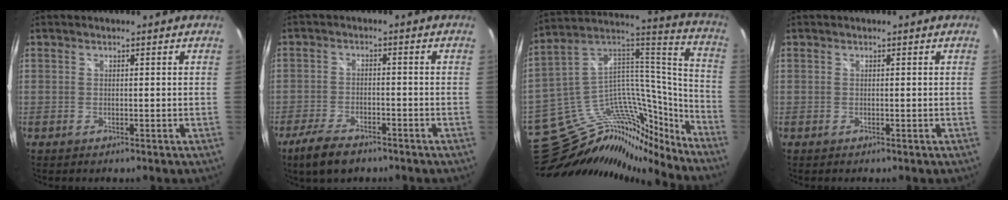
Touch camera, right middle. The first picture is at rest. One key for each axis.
{"total": 7.3, "fx": -5.4, "fy": 2.8, "fz": 4.1, "tx": -0.109, "ty": -0.012, "tz": -0.098}
{"total": 25.6, "fx": -22.4, "fy": 8.5, "fz": 9.0, "tx": -0.134, "ty": 0.058, "tz": -0.356}
{"total": 0.0}